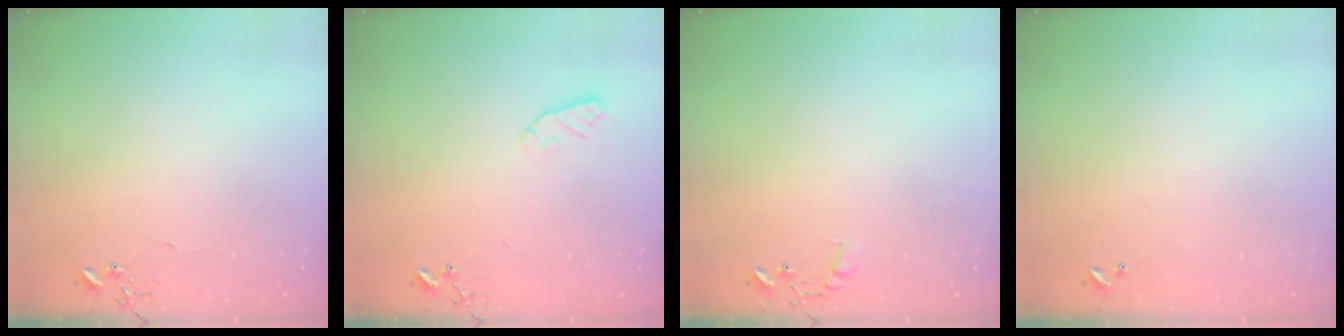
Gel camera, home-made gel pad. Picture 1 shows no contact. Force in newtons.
{"total": 4.4, "press": 4.4, "slide": 0.6}
{"total": 6.8, "press": 6.8, "slide": 0.5}
{"total": 3.7, "press": 3.6, "slide": 0.4}